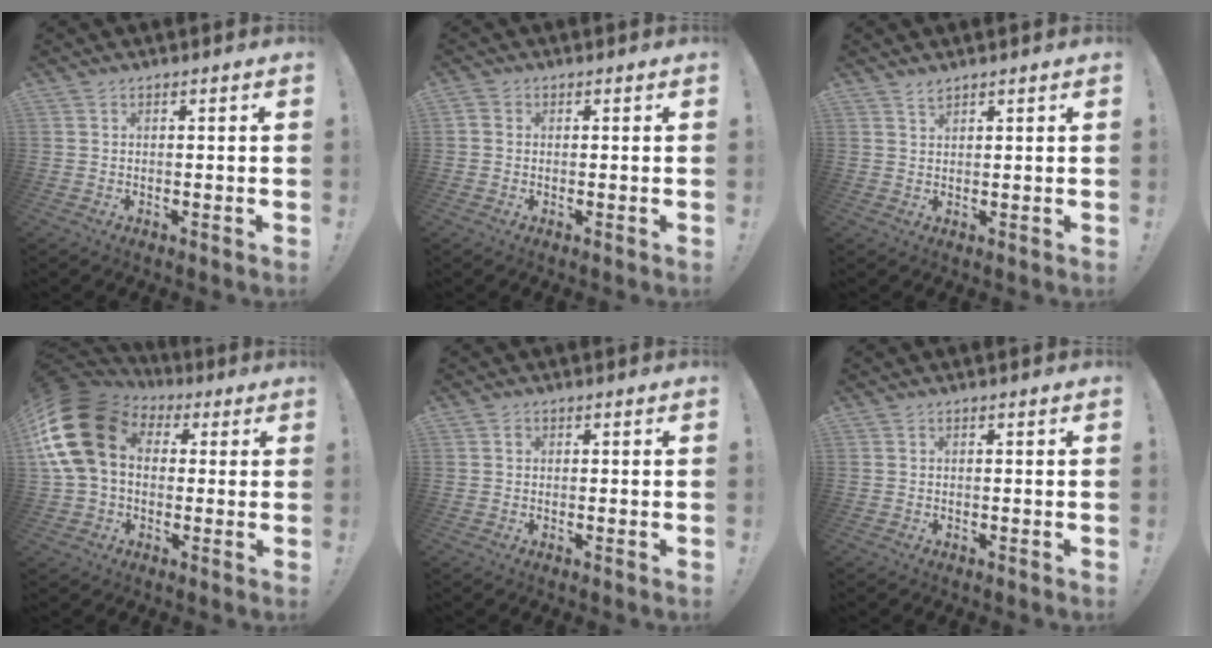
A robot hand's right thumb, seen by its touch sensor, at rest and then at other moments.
{"total": 1.5, "force": [0.0, 1.3, 0.7], "torque": [-0.017, 0.006, 0.002]}
{"total": 1.9, "force": [1.7, 0.5, 0.6], "torque": [-0.006, -0.010, 0.031]}
{"total": 19.5, "force": [4.4, 13.7, 13.2], "torque": [-0.261, -0.004, 0.081]}
{"total": 0.9, "force": [0.1, 0.9, 0.2], "torque": [0.001, 0.003, 0.002]}
{"total": 0.0}